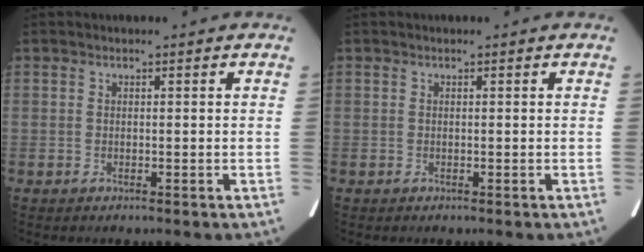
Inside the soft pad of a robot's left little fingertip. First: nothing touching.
{"total": 0.0}